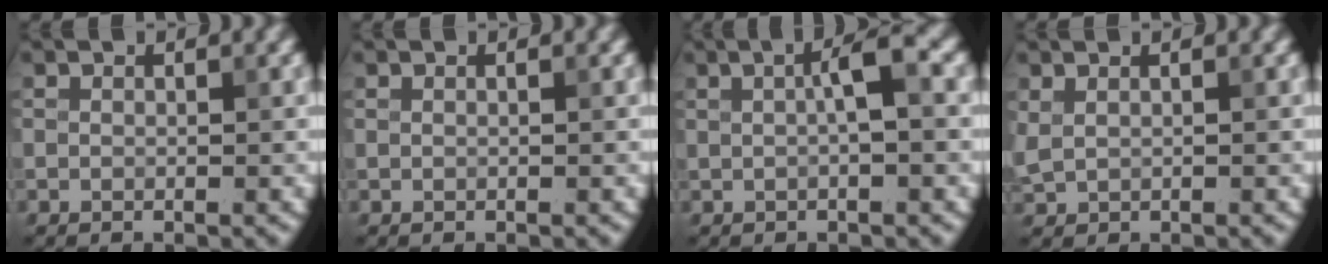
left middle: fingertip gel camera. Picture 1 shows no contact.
{"total": 0.0}
{"total": 2.9, "force": [0.5, 0.5, 2.9], "torque": [-0.046, 0.012, 0.005]}
{"total": 1.1, "force": [0.6, 0.6, 0.7], "torque": [-0.016, 0.000, 0.019]}